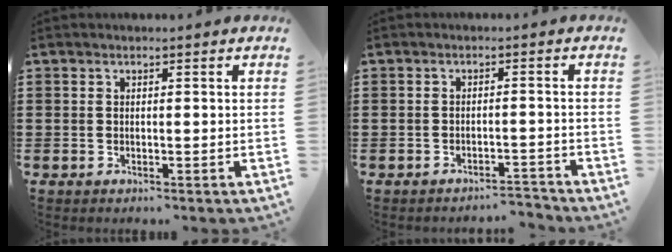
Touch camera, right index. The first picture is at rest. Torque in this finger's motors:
{"motor_torque": [0.02, 0.03, 0.00, -0.01]}